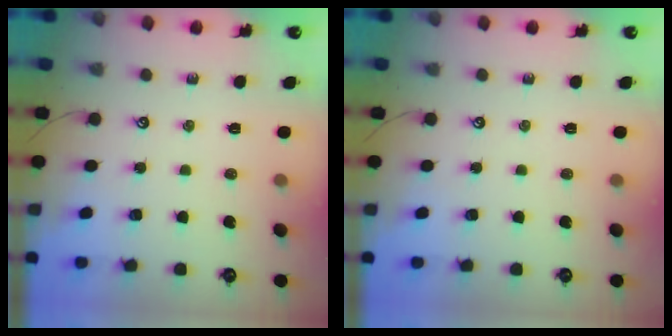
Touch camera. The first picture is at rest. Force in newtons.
{"total": 0.0}